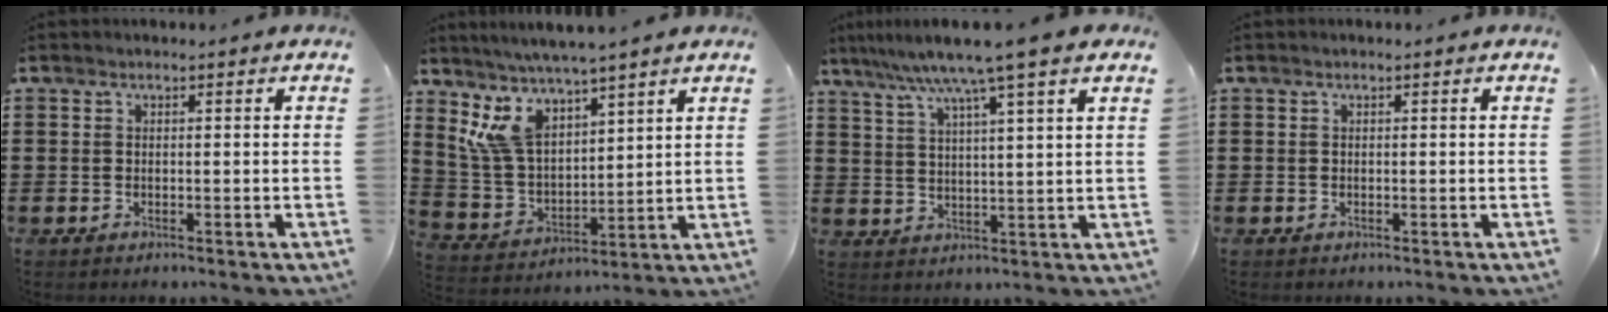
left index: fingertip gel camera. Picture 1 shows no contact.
{"total": 9.1, "force": [6.5, 3.6, 5.3], "torque": [-0.139, -0.021, 0.120]}
{"total": 7.8, "force": [5.9, -0.9, 5.1], "torque": [-0.117, -0.025, 0.096]}
{"total": 0.0}